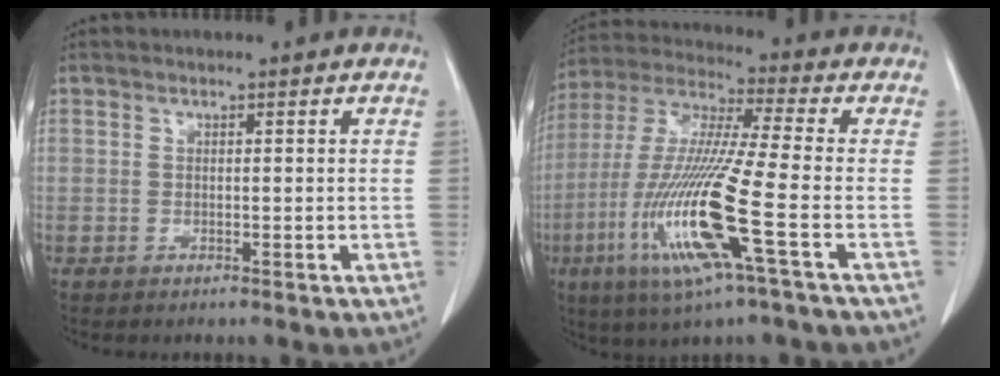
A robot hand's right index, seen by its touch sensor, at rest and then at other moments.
{"total": 17.2, "force": [-5.6, -0.1, 16.3], "torque": [-0.345, -0.021, -0.114]}